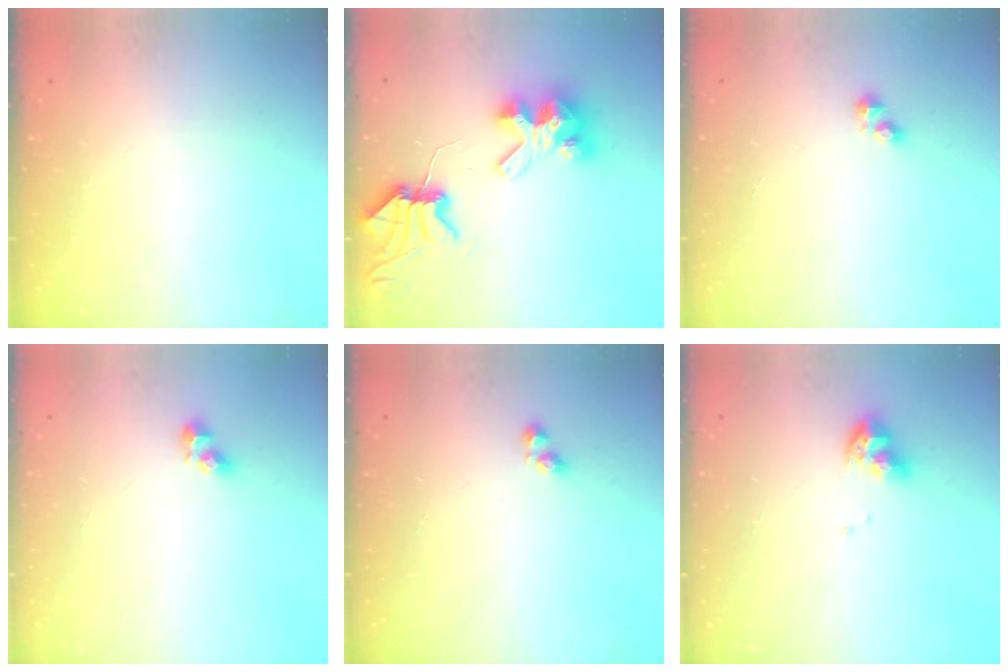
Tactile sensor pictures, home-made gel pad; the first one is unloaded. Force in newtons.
{"total": 8.5, "press": 8.5, "slide": 0.9}
{"total": 2.5, "press": 2.5, "slide": 0.3}
{"total": 5.2, "press": 5.2, "slide": 0.4}
{"total": 3.7, "press": 3.6, "slide": 0.7}
{"total": 8.6, "press": 8.5, "slide": 0.9}